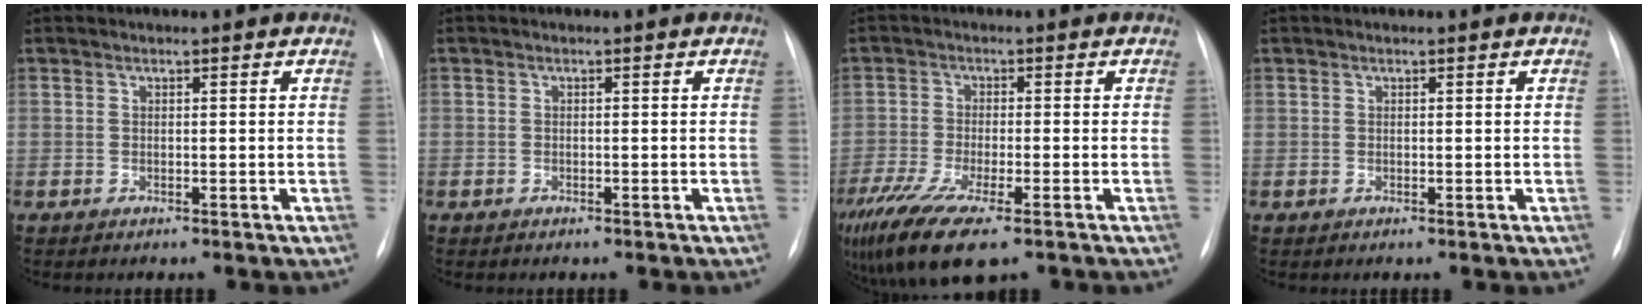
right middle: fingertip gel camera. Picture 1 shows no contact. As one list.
[{"total": 0.5, "force": [-0.3, 0.4, 0.0], "torque": [-0.006, 0.004, -0.006]}, {"total": 12.9, "force": [-8.3, 3.2, 9.4], "torque": [-0.198, -0.032, -0.141]}, {"total": 0.0}]